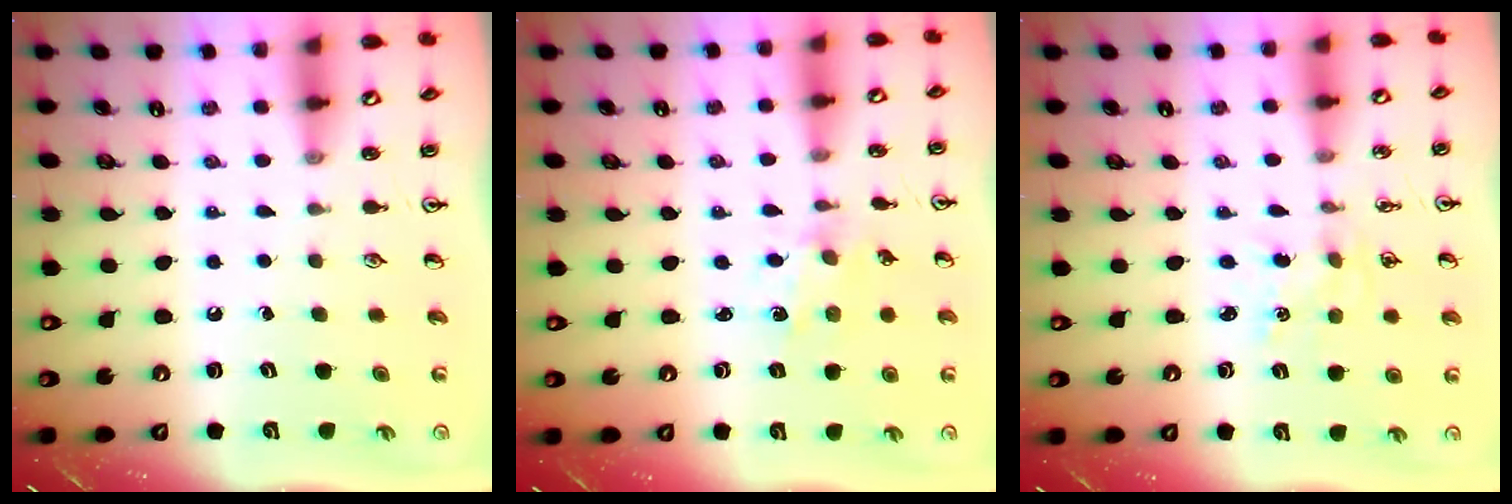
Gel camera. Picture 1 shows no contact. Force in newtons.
{"total": 1.6, "press": 1.5, "slide": 0.1}
{"total": 0.6, "press": 0.6, "slide": 0.1}